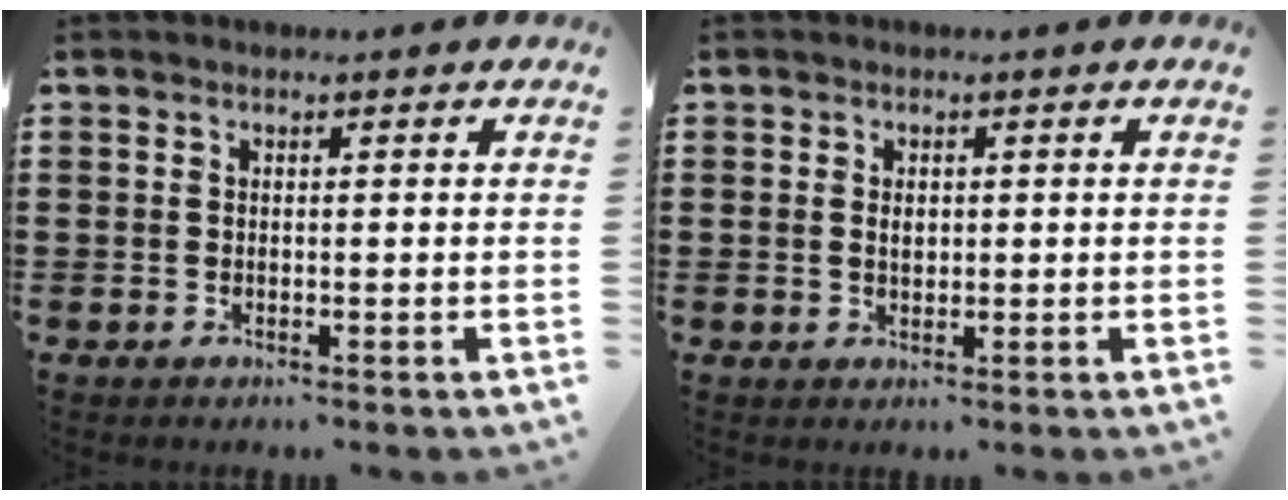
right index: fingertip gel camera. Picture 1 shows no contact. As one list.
[{"total": 1.5, "force": [0.2, 1.0, 1.1], "torque": [-0.023, 0.007, 0.002]}]